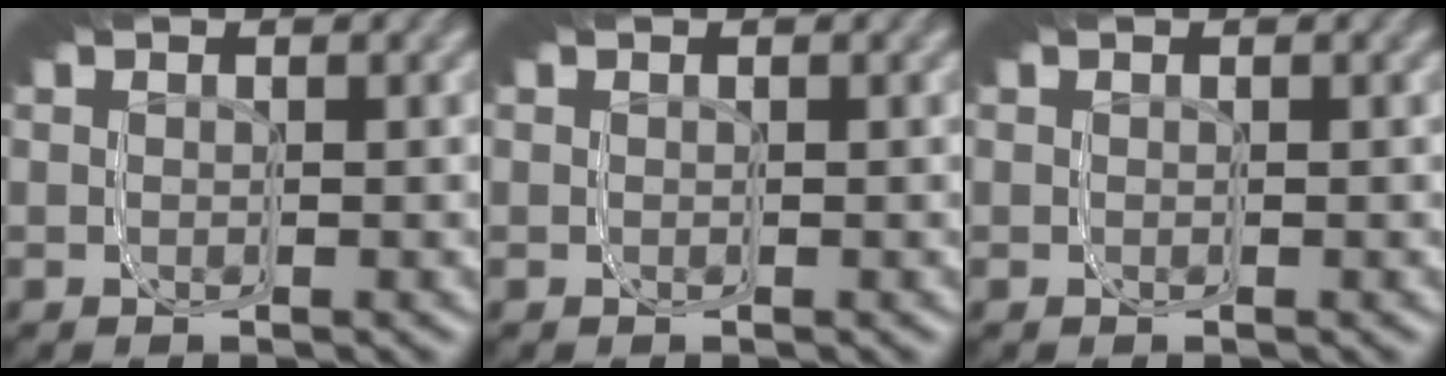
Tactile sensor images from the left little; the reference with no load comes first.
{"total": 0.0}
{"total": 0.0}